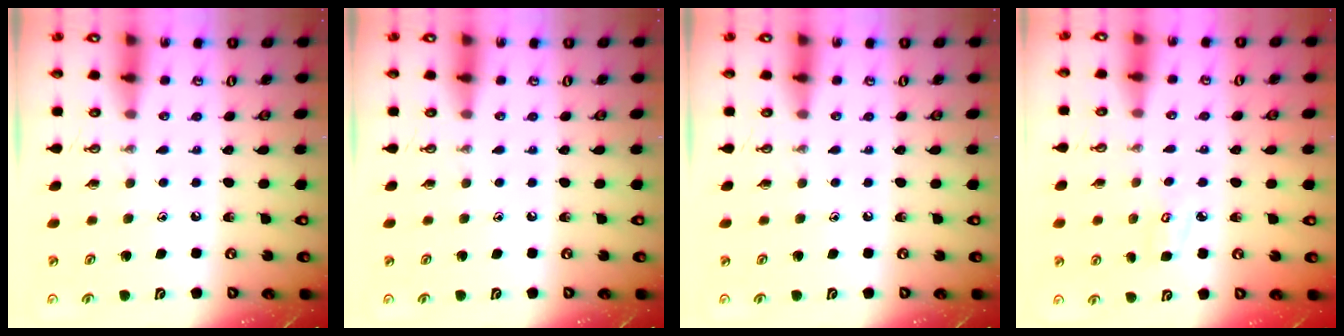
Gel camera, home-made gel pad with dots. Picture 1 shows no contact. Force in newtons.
{"total": 0.0}
{"total": 0.0}
{"total": 5.1, "press": 5.0, "slide": 0.5}